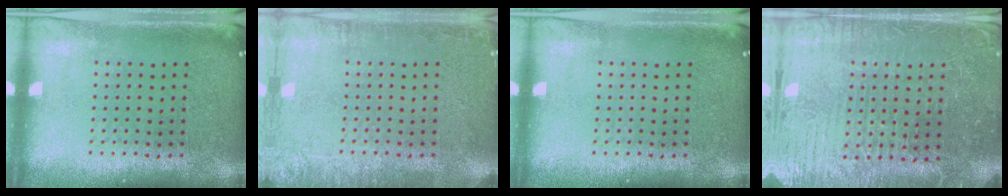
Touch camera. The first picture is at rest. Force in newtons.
{"total": 2.9, "press": 2.9, "slide": 0.4}
{"total": 0.0}
{"total": 3.9, "press": 3.8, "slide": 0.8}